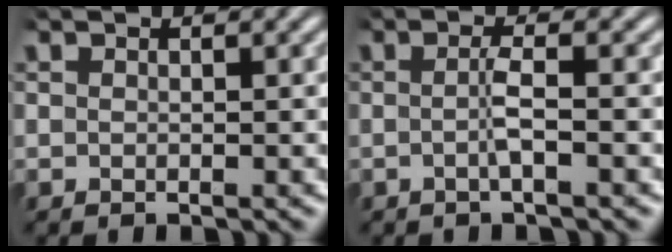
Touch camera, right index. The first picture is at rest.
{"total": 1.9, "force": [-0.8, -0.3, 1.7], "torque": [-0.032, -0.001, -0.014]}